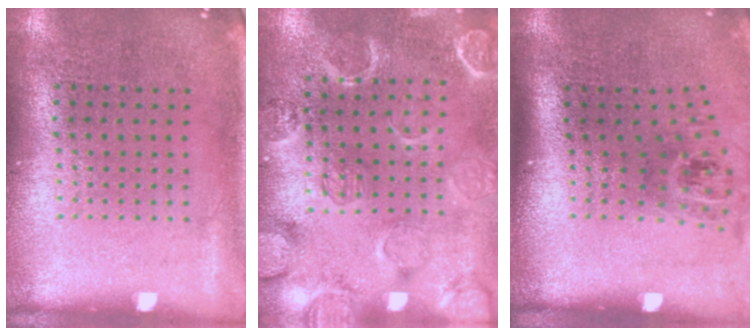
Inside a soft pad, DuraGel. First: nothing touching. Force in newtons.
{"total": 2.3, "press": 2.3, "slide": 0.5}
{"total": 1.7, "press": 1.2, "slide": 1.2}